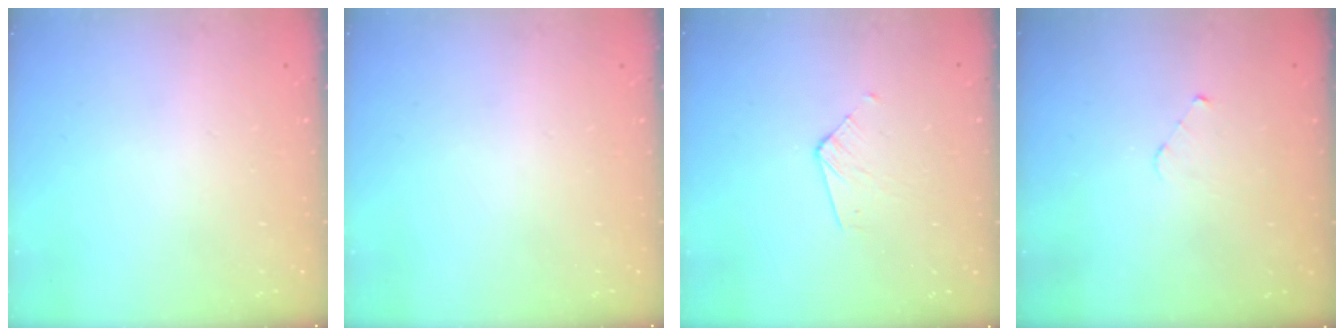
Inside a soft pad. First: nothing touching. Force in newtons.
{"total": 0.0}
{"total": 3.8, "press": 3.8, "slide": 0.3}
{"total": 3.2, "press": 3.1, "slide": 0.3}